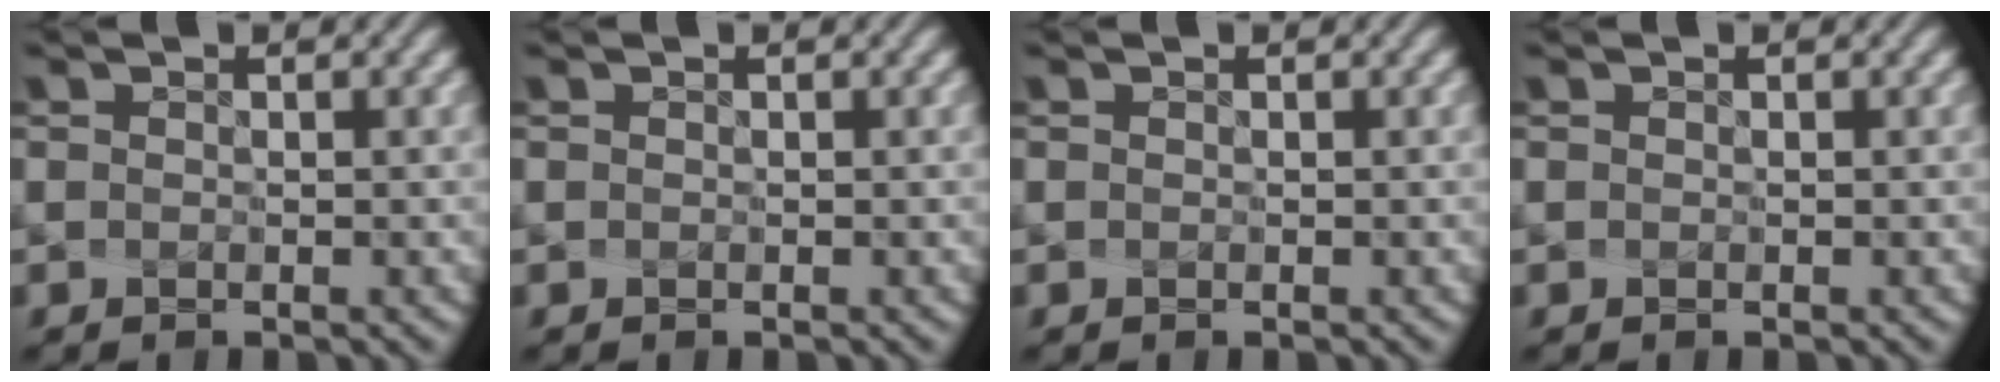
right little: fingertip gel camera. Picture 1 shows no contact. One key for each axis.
{"total": 0.0}
{"total": 0.0}
{"total": 0.0}